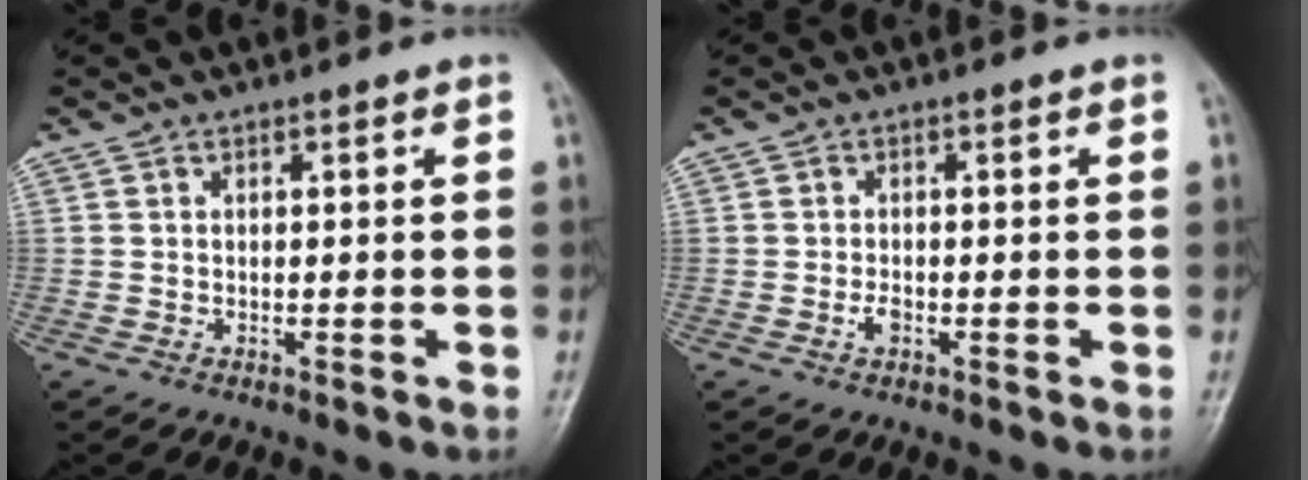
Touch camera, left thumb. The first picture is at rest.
{"total": 1.7, "force": [-0.7, 1.0, 1.2], "torque": [-0.024, 0.001, -0.015]}